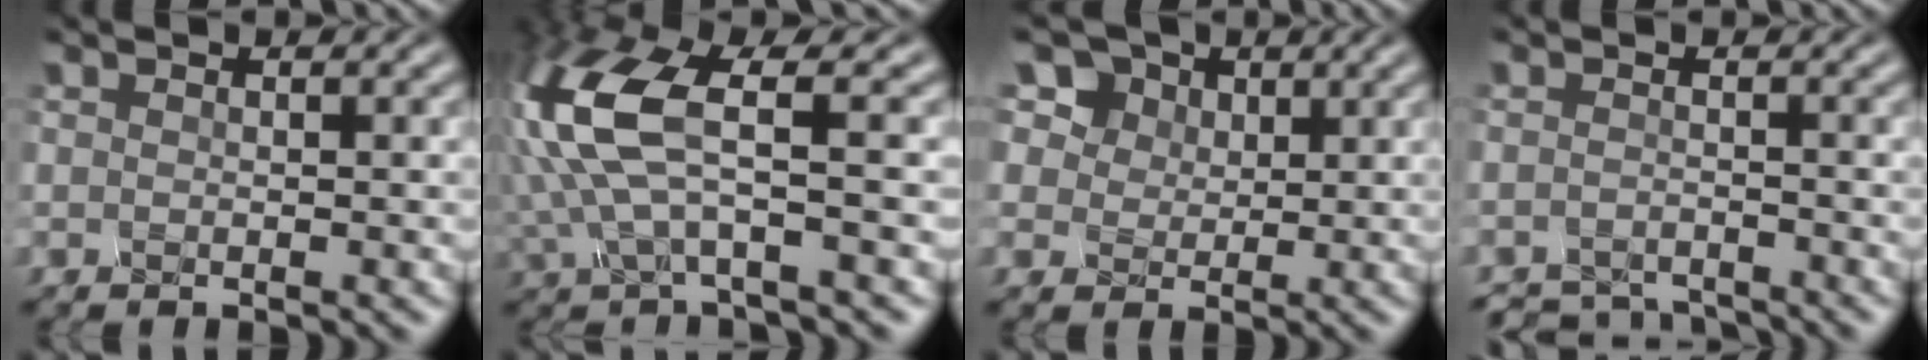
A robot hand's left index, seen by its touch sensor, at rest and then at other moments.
{"total": 6.5, "force": [1.3, 1.3, 6.2], "torque": [-0.180, 0.013, 0.033]}
{"total": 6.6, "force": [4.6, 4.4, 1.9], "torque": [-0.073, 0.020, 0.065]}
{"total": 3.9, "force": [-3.7, -0.6, -1.2], "torque": [0.006, -0.008, -0.052]}